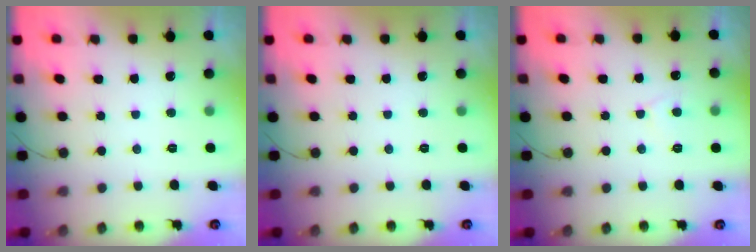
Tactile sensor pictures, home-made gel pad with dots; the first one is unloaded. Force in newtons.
{"total": 0.0}
{"total": 3.4, "press": 3.3, "slide": 0.4}